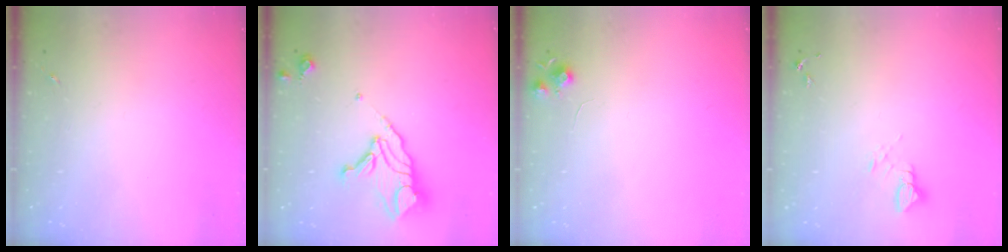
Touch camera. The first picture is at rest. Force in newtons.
{"total": 14.3, "press": 14.3, "slide": 1.0}
{"total": 6.5, "press": 6.5, "slide": 0.8}
{"total": 3.4, "press": 3.4, "slide": 0.2}